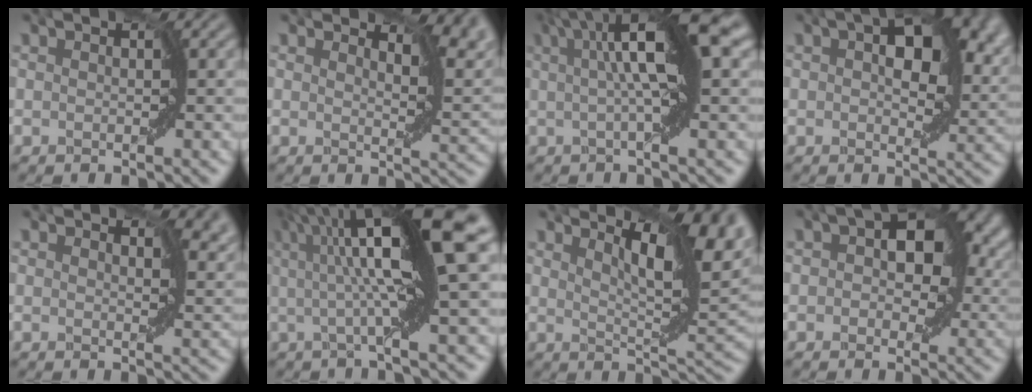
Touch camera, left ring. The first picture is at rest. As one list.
[{"total": 5.2, "force": [3.0, 2.2, 3.7], "torque": [-0.059, -0.001, 0.046]}, {"total": 8.3, "force": [2.4, 1.2, 7.9], "torque": [-0.120, 0.009, 0.032]}, {"total": 8.8, "force": [3.1, 4.6, 6.9], "torque": [-0.094, 0.007, 0.041]}, {"total": 4.2, "force": [2.1, 2.2, 2.9], "torque": [-0.040, -0.005, 0.030]}, {"total": 11.1, "force": [2.8, 1.4, 10.6], "torque": [-0.153, 0.008, 0.044]}, {"total": 9.9, "force": [4.4, 2.2, 8.5], "torque": [-0.126, 0.012, 0.073]}, {"total": 9.4, "force": [2.6, 5.7, 7.1], "torque": [-0.087, 0.015, 0.029]}]